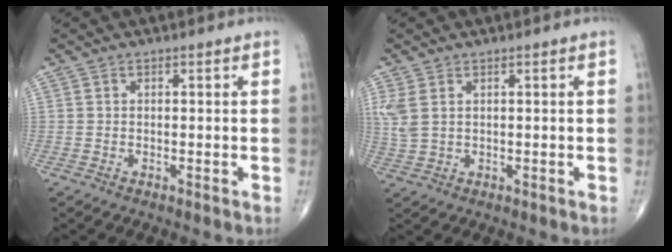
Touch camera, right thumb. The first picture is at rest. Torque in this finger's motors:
{"motor_torque": [0.03, 0.07, 0.39, 0.45, 0.03]}